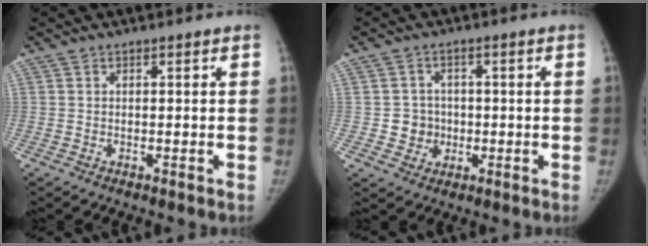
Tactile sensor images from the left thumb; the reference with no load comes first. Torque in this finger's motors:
{"motor_torque": [-0.60, 0.54, 0.23, -0.49, -0.03]}